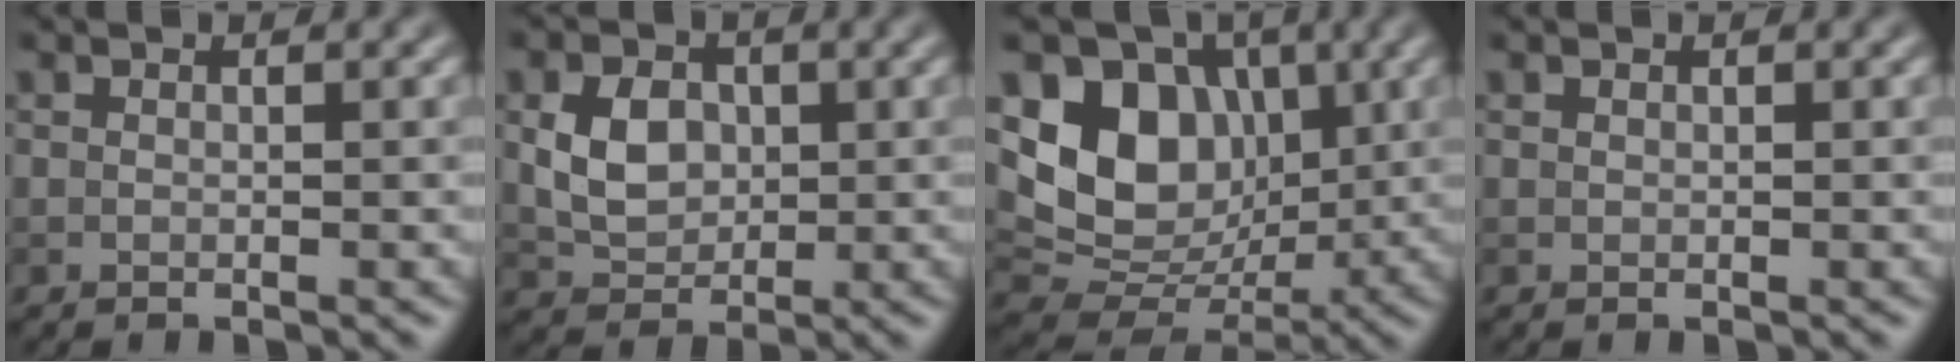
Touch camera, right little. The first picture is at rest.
{"total": 4.0, "force": [0.4, 3.1, 2.6], "torque": [-0.056, -0.002, 0.005]}
{"total": 9.2, "force": [2.0, 7.2, 5.3], "torque": [-0.101, -0.015, 0.030]}
{"total": 0.0}